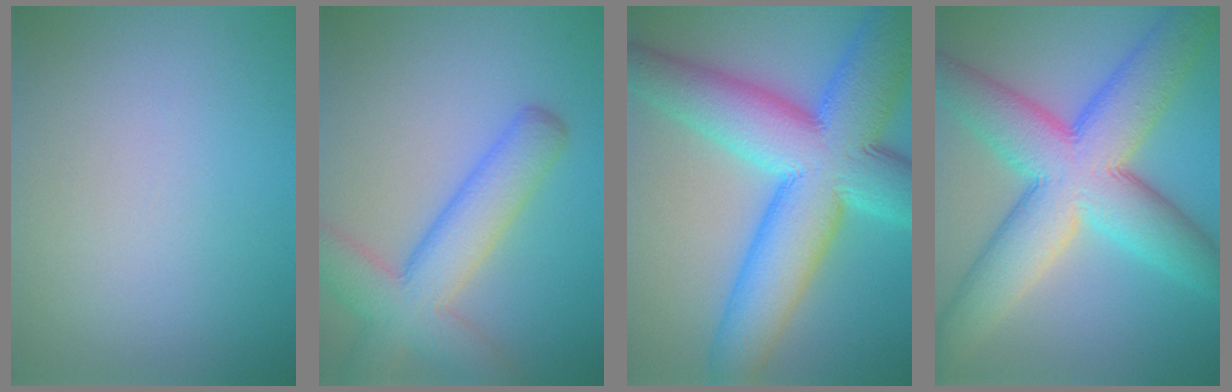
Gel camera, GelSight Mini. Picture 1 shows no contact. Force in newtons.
{"total": 7.2, "press": 7.2, "slide": 0.3}
{"total": 14.4, "press": 14.4, "slide": 0.4}
{"total": 12.1, "press": 12.1, "slide": 0.7}